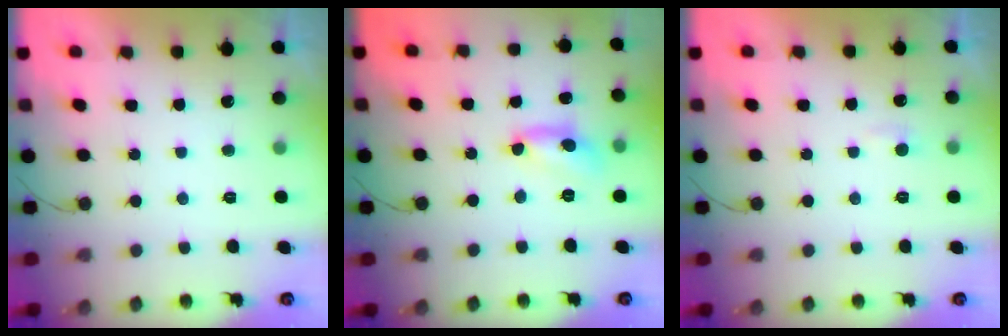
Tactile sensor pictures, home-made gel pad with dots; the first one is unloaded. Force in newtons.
{"total": 7.8, "press": 7.8, "slide": 0.5}
{"total": 3.5, "press": 3.5, "slide": 0.4}